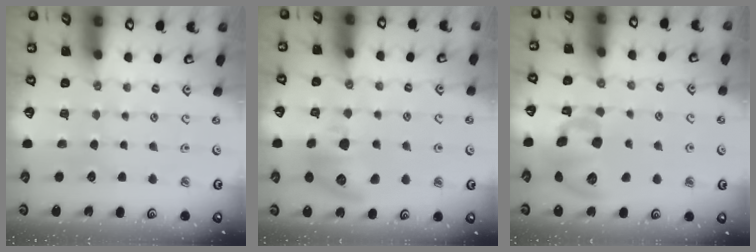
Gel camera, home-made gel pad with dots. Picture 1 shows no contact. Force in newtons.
{"total": 16.3, "press": 16.2, "slide": 1.3}
{"total": 15.1, "press": 14.9, "slide": 2.3}